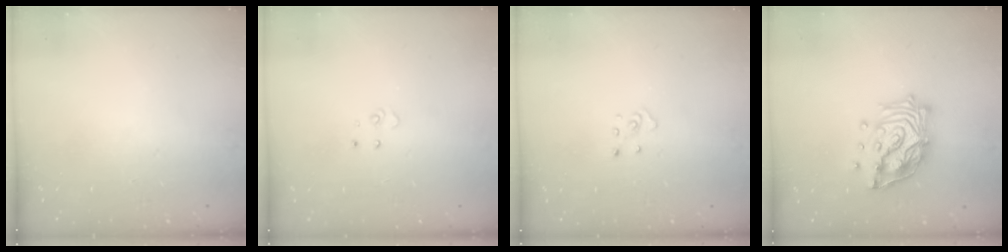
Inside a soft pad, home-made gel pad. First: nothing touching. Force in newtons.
{"total": 3.4, "press": 3.4, "slide": 0.3}
{"total": 2.9, "press": 2.9, "slide": 0.2}
{"total": 15.2, "press": 15.1, "slide": 1.7}